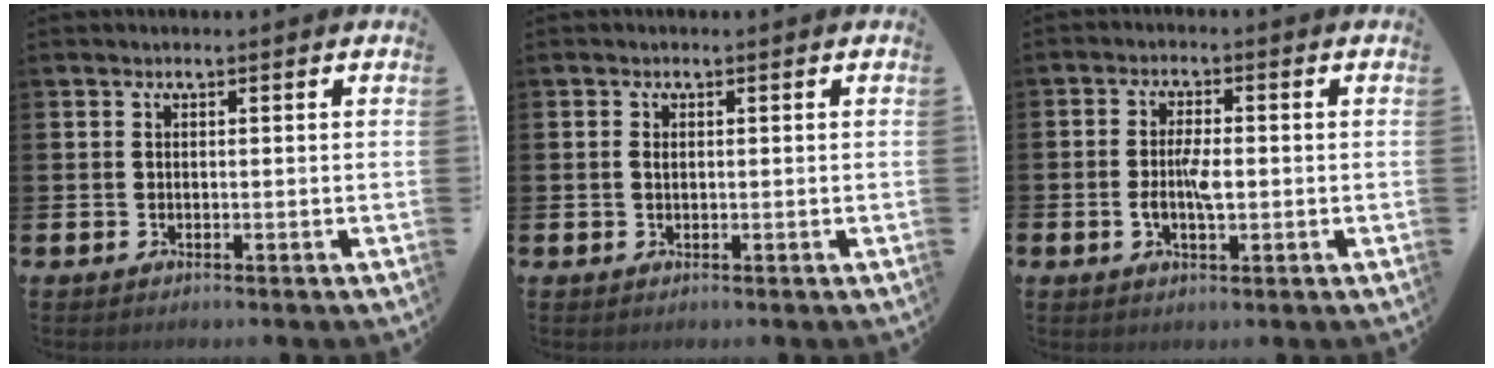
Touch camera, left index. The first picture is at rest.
{"total": 0.6, "force": [0.1, 0.4, 0.4], "torque": [0.001, 0.000, -0.002]}
{"total": 3.9, "force": [-0.6, 1.5, 3.5], "torque": [-0.069, 0.000, -0.014]}